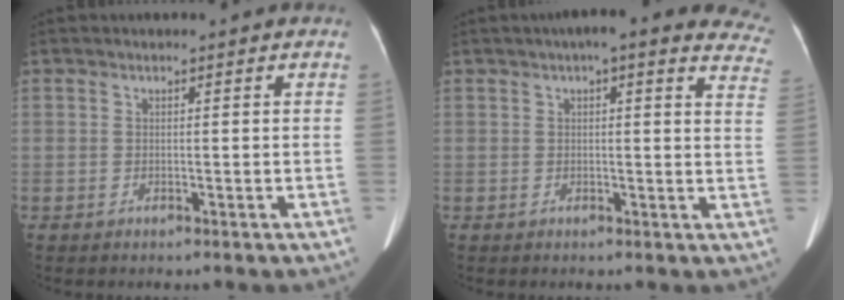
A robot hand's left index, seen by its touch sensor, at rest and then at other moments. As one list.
[{"total": 14.7, "force": [12.1, 3.4, 7.8], "torque": [-0.069, 0.006, 0.113]}]